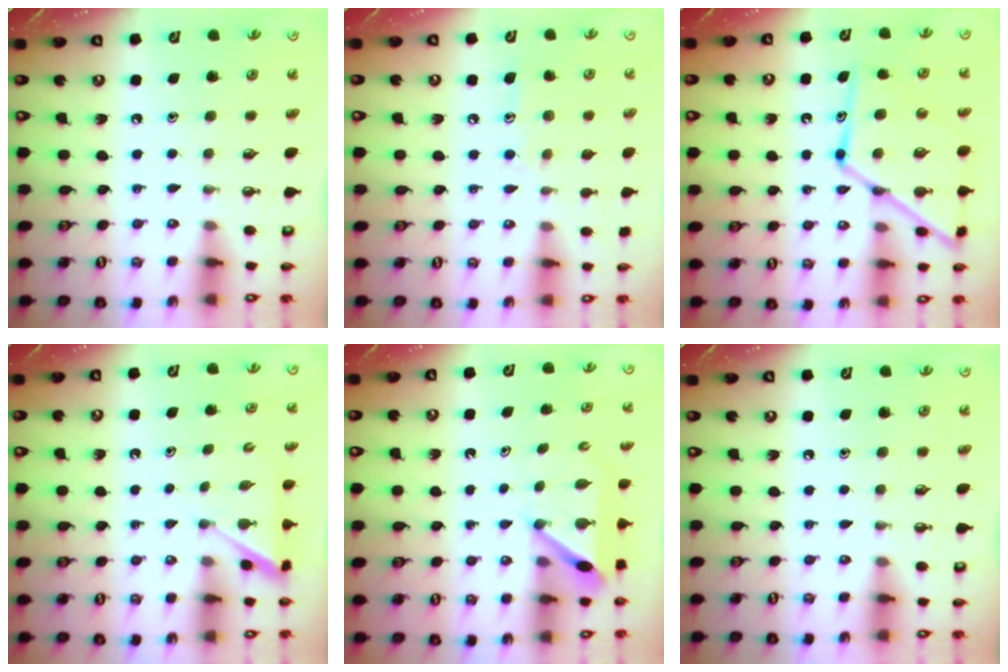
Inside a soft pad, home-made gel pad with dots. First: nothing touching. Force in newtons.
{"total": 7.8, "press": 7.7, "slide": 0.5}
{"total": 16.0, "press": 15.9, "slide": 1.3}
{"total": 2.0, "press": 2.0, "slide": 0.3}
{"total": 6.1, "press": 6.1, "slide": 0.2}
{"total": 0.0}